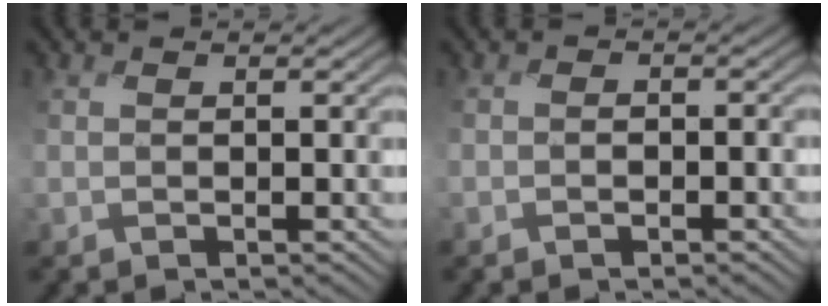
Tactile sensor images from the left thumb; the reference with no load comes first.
{"total": 1.9, "force": [-1.3, 1.3, 0.5], "torque": [-0.004, -0.006, -0.024]}